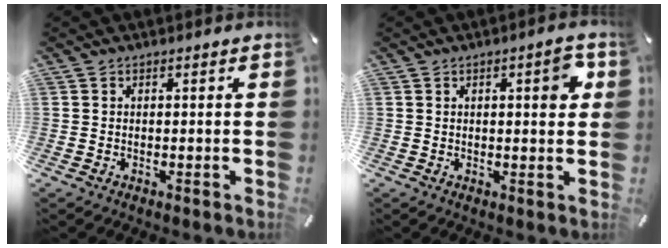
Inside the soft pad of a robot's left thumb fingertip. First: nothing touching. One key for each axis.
{"total": 5.0, "fx": 1.6, "fy": 1.8, "fz": 4.4, "tx": -0.048, "ty": -0.008, "tz": 0.016}